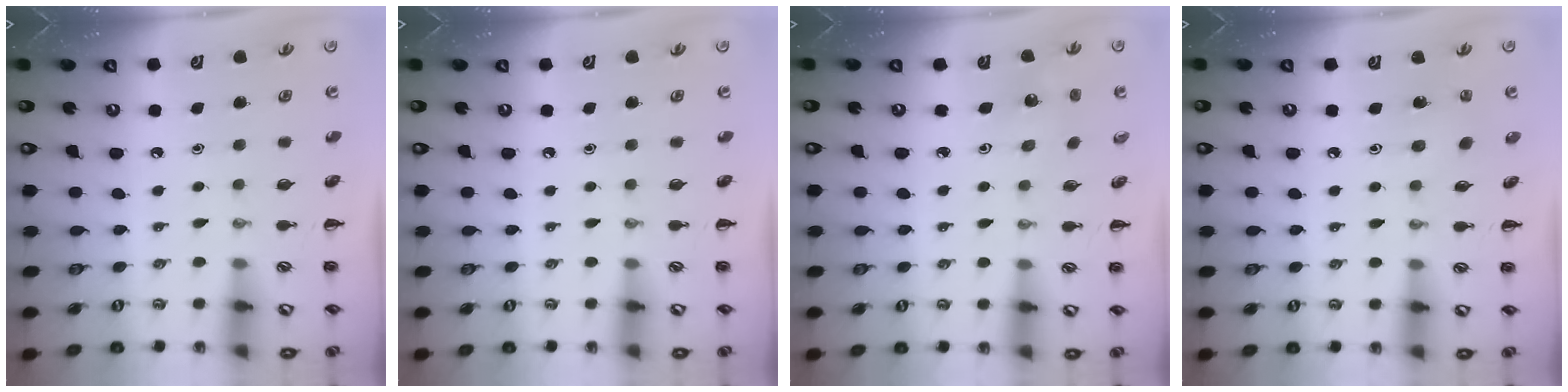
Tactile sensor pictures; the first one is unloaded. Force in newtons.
{"total": 0.0}
{"total": 1.6, "press": 1.5, "slide": 0.6}
{"total": 3.3, "press": 3.2, "slide": 1.0}